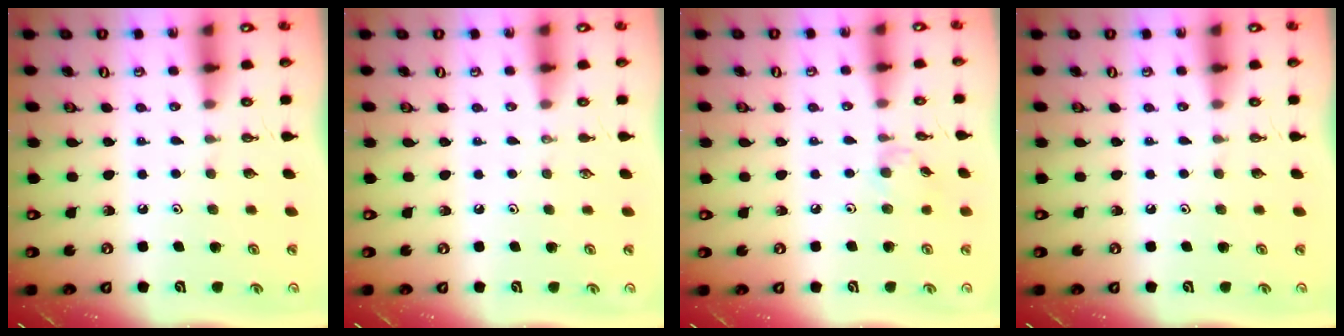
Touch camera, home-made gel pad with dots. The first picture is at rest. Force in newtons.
{"total": 0.0}
{"total": 4.1, "press": 4.0, "slide": 0.5}
{"total": 0.0}